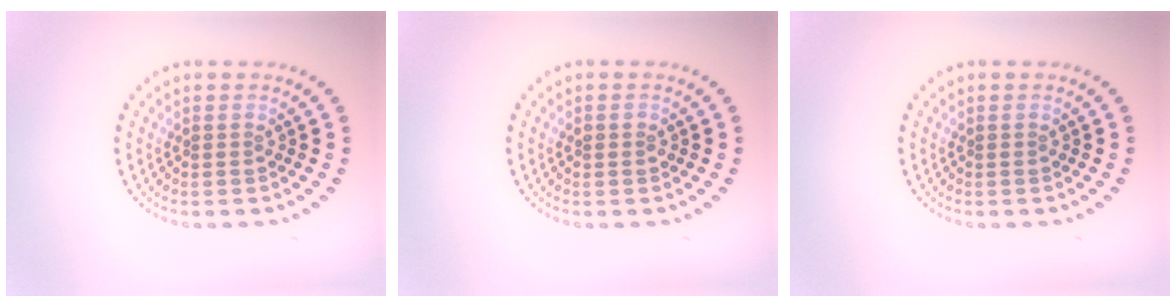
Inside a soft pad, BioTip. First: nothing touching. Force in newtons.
{"total": 0.9, "press": 0.9, "slide": 0.1}
{"total": 0.0}